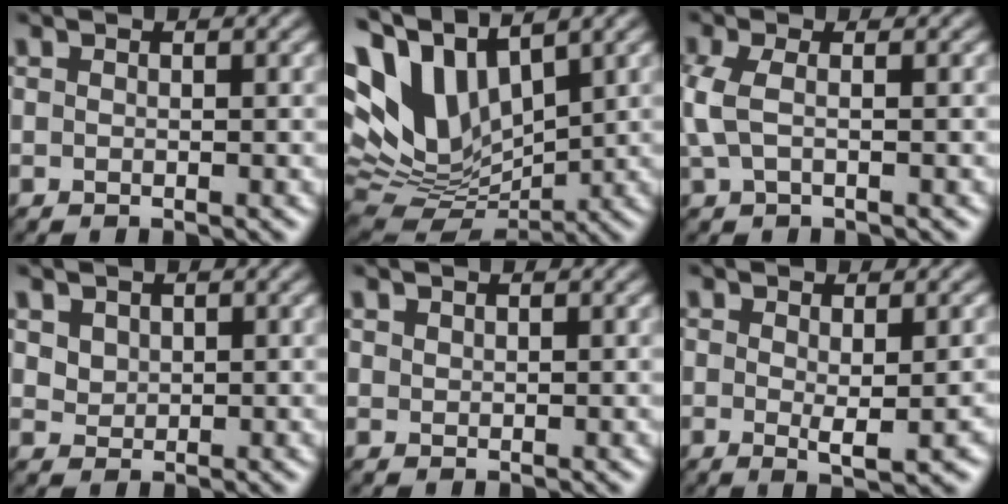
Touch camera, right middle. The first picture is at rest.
{"total": 10.0, "force": [4.7, 5.5, 6.9], "torque": [-0.171, 0.009, 0.097]}
{"total": 2.3, "force": [0.1, 0.9, 2.1], "torque": [-0.061, 0.004, 0.003]}
{"total": 1.1, "force": [0.8, 0.7, 0.0], "torque": [-0.004, 0.002, 0.021]}
{"total": 0.7, "force": [0.5, -0.1, -0.5], "torque": [0.006, 0.003, 0.016]}
{"total": 2.5, "force": [-0.1, 0.3, 2.5], "torque": [-0.038, -0.002, 0.005]}